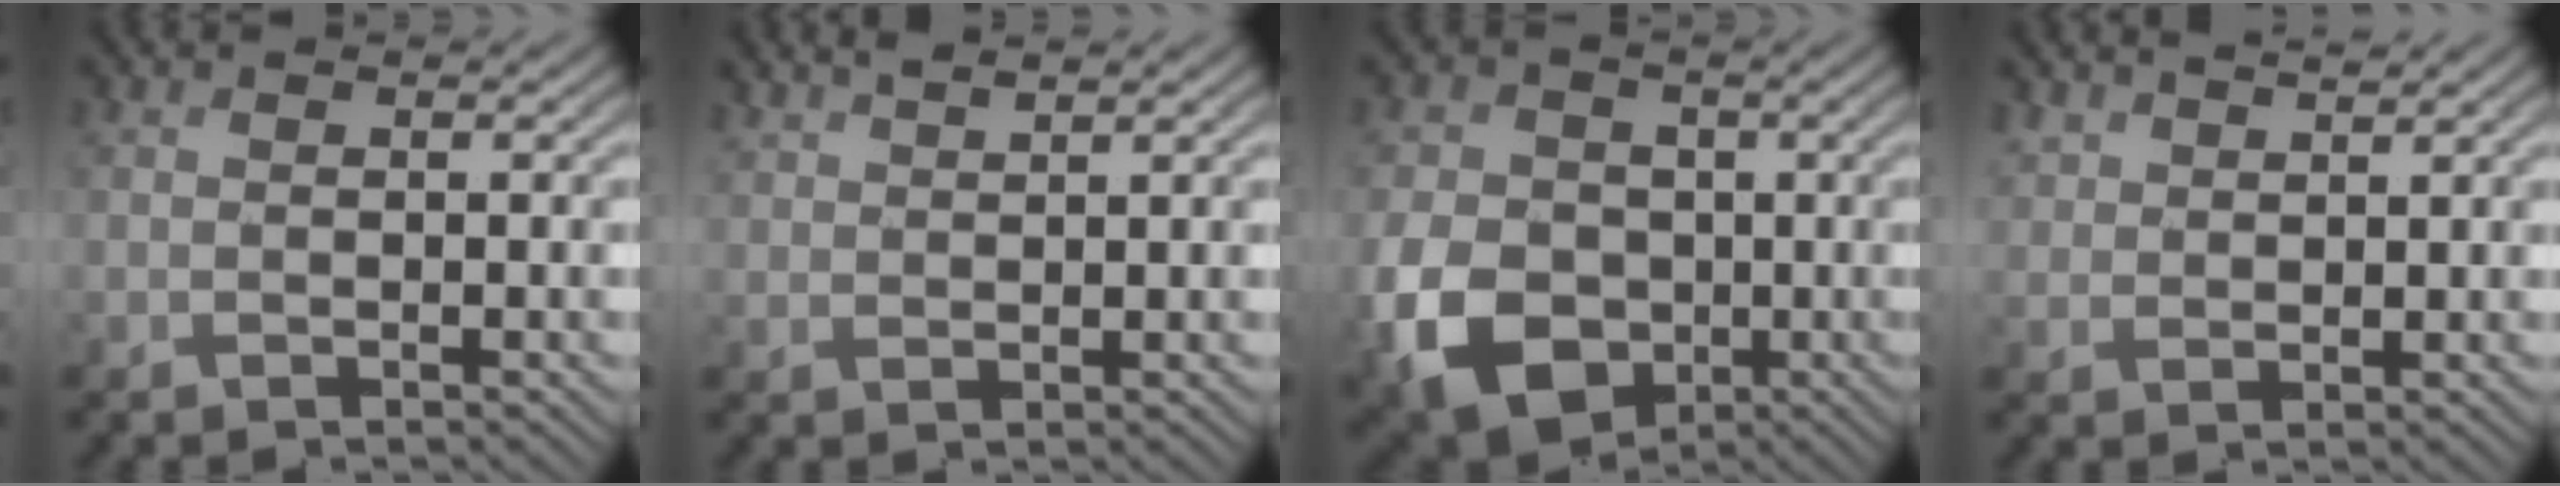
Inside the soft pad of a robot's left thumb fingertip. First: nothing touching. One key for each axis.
{"total": 2.4, "fx": 2.1, "fy": 0.4, "fz": 1.0, "tx": -0.025, "ty": 0.005, "tz": 0.048}
{"total": 11.5, "fx": -3.1, "fy": 9.1, "fz": 6.3, "tx": -0.169, "ty": -0.031, "tz": -0.066}
{"total": 3.6, "fx": 3.3, "fy": 1.0, "fz": 1.1, "tx": -0.028, "ty": 0.006, "tz": 0.069}